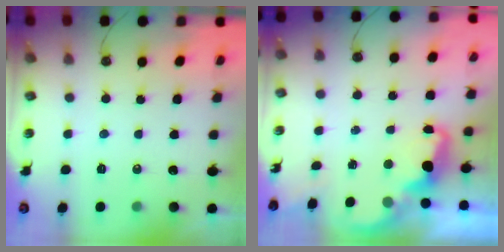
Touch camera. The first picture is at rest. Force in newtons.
{"total": 2.6, "press": 2.5, "slide": 0.7}